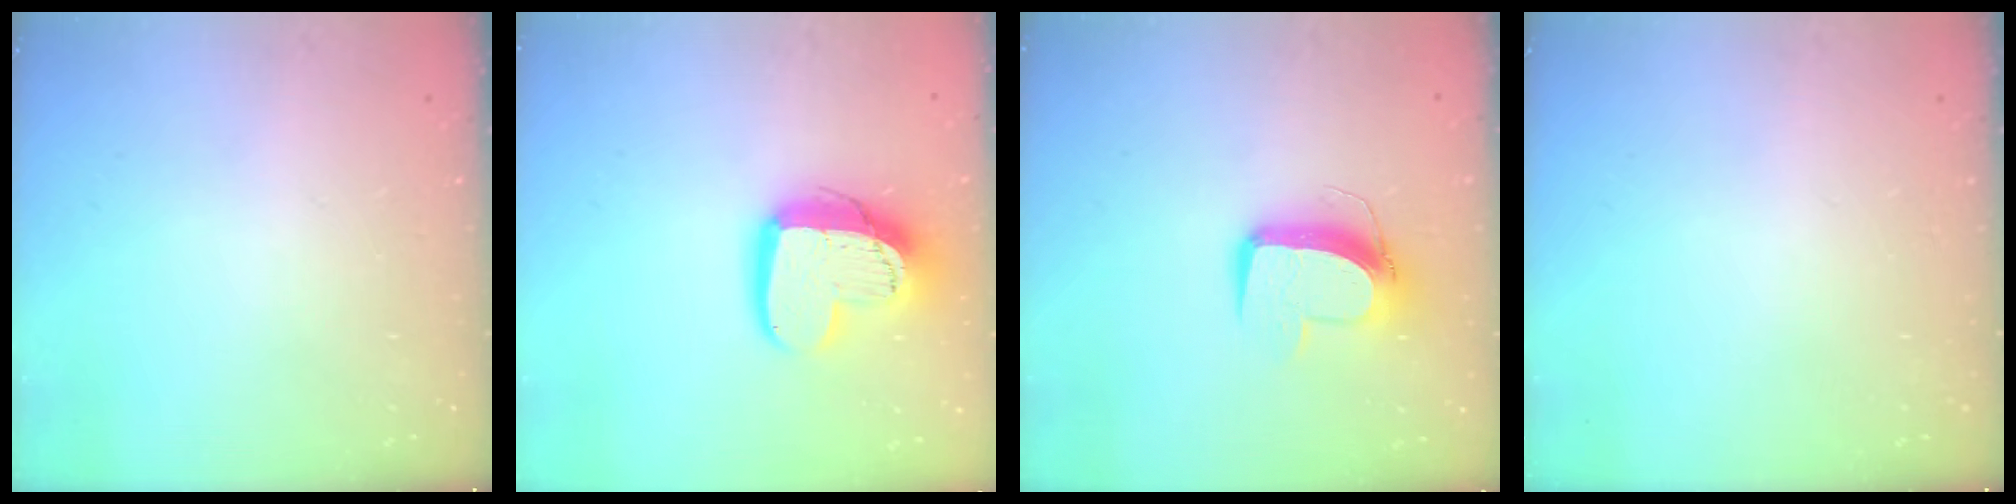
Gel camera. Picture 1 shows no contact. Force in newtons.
{"total": 14.7, "press": 14.6, "slide": 1.2}
{"total": 10.6, "press": 10.5, "slide": 1.1}
{"total": 0.0}